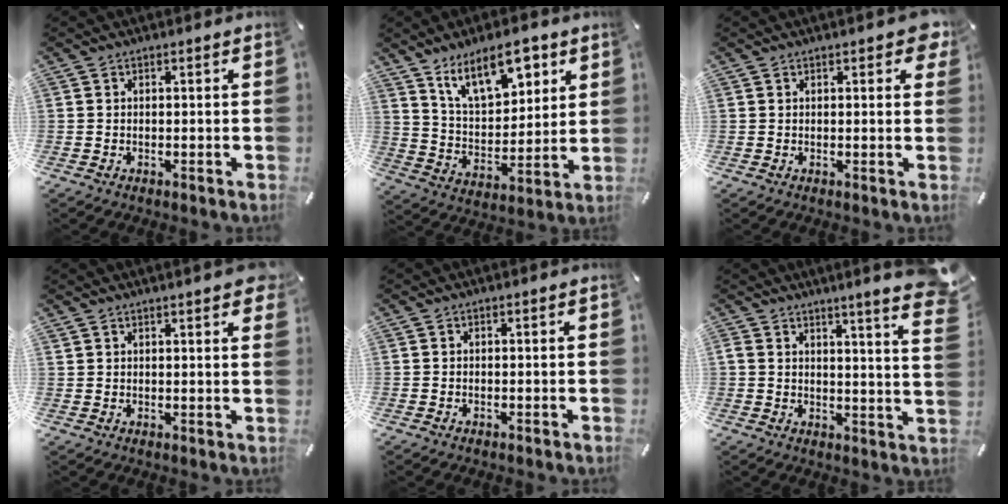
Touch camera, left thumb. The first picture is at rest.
{"total": 14.2, "force": [8.9, 7.2, 8.3], "torque": [-0.130, -0.039, 0.159]}
{"total": 2.8, "force": [1.6, 1.3, 2.0], "torque": [-0.020, -0.004, 0.022]}
{"total": 3.0, "force": [2.5, 0.7, 1.5], "torque": [-0.020, -0.012, 0.042]}
{"total": 0.0}
{"total": 7.5, "force": [5.1, 0.4, 5.4], "torque": [-0.075, -0.048, 0.082]}